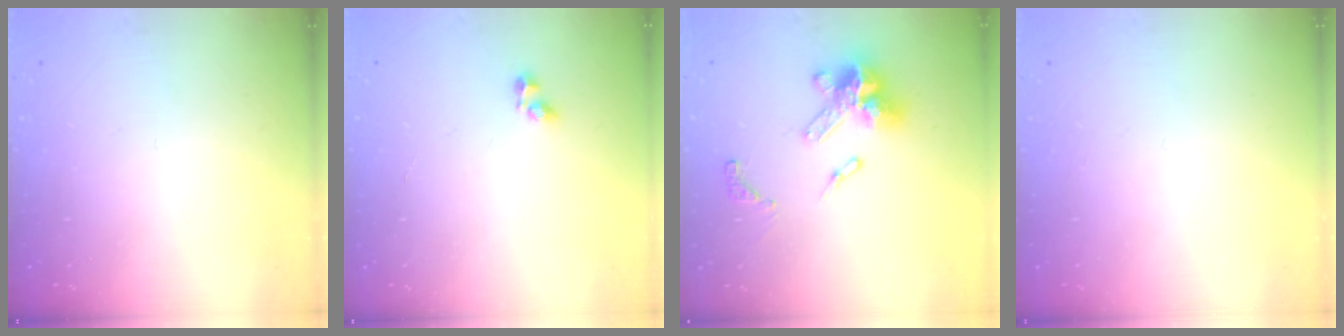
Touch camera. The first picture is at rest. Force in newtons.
{"total": 3.1, "press": 3.1, "slide": 0.3}
{"total": 13.7, "press": 13.6, "slide": 1.5}
{"total": 0.0}